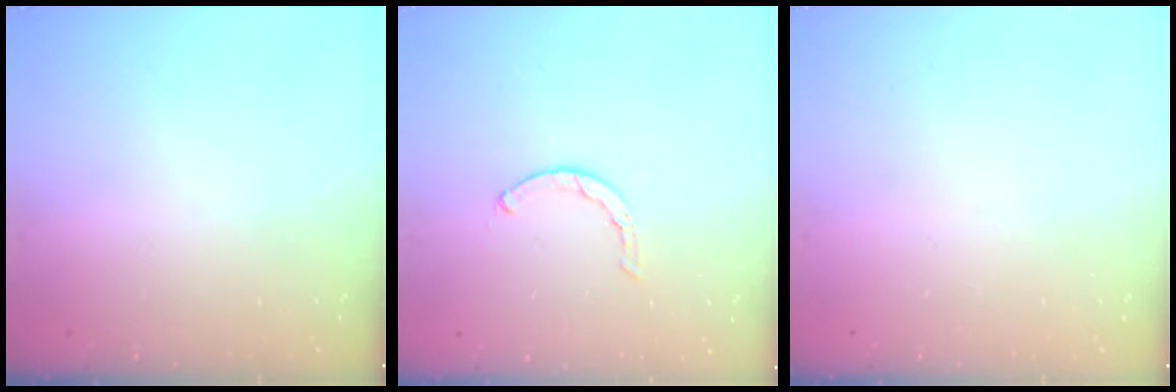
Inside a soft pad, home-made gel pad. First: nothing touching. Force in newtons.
{"total": 0.5, "press": 0.5, "slide": 0.2}
{"total": 0.0}